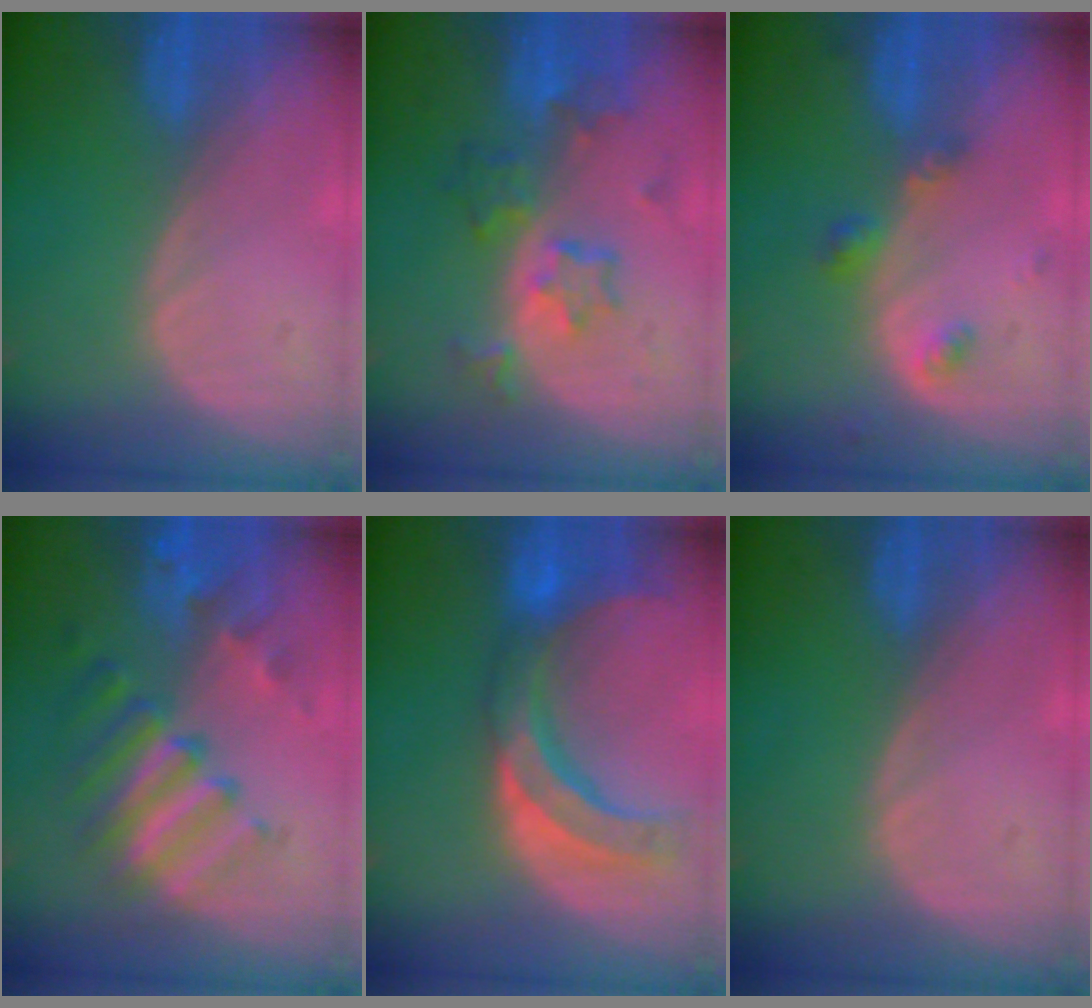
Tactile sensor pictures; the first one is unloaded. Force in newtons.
{"total": 7.3, "press": 6.5, "slide": 3.5}
{"total": 3.4, "press": 3.4, "slide": 0.5}
{"total": 9.6, "press": 8.2, "slide": 4.9}
{"total": 10.6, "press": 9.3, "slide": 4.9}
{"total": 0.0}